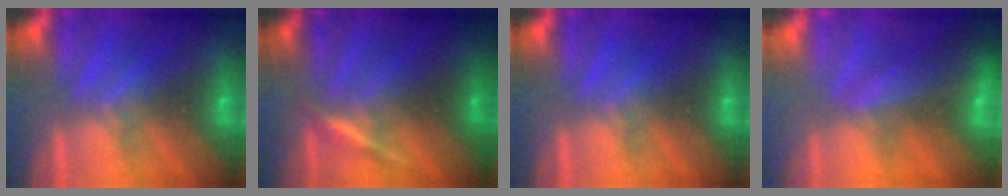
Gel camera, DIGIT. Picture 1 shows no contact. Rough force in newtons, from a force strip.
{"total": 3.3}
{"total": 0.0}
{"total": 7.9}